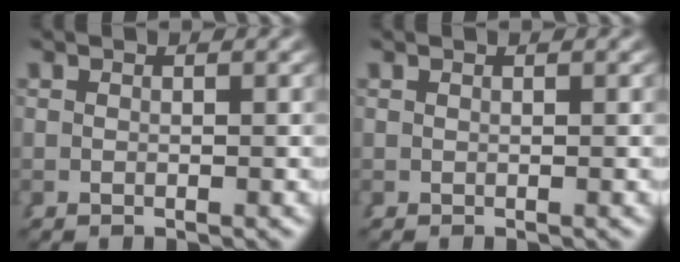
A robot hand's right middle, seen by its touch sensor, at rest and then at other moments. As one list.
[{"total": 0.0}]